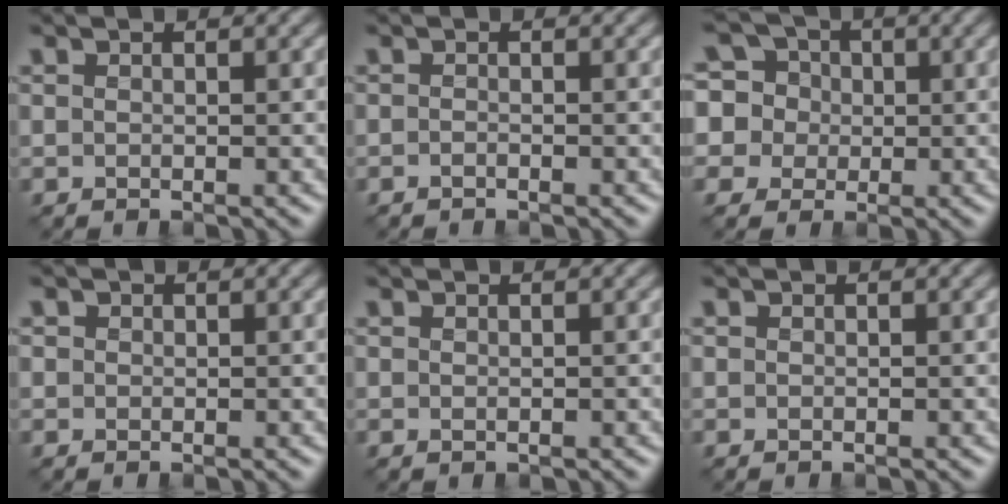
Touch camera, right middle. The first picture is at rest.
{"total": 0.5, "force": [-0.5, -0.1, 0.2], "torque": [-0.008, 0.001, -0.008]}
{"total": 8.6, "force": [2.2, 7.6, 3.2], "torque": [-0.083, 0.051, 0.014]}
{"total": 0.7, "force": [0.3, 0.6, 0.2], "torque": [0.000, 0.001, 0.002]}
{"total": 0.0}
{"total": 0.0}